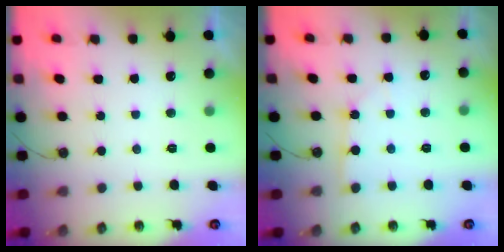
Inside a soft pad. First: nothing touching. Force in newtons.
{"total": 2.8, "press": 2.8, "slide": 0.3}